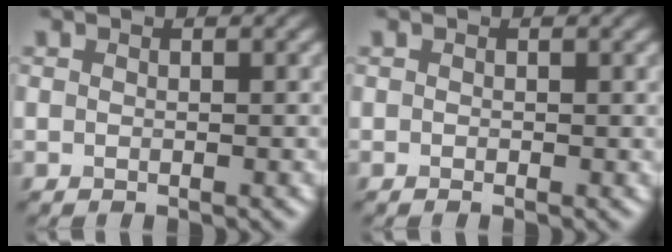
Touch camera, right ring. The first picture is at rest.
{"total": 0.0}